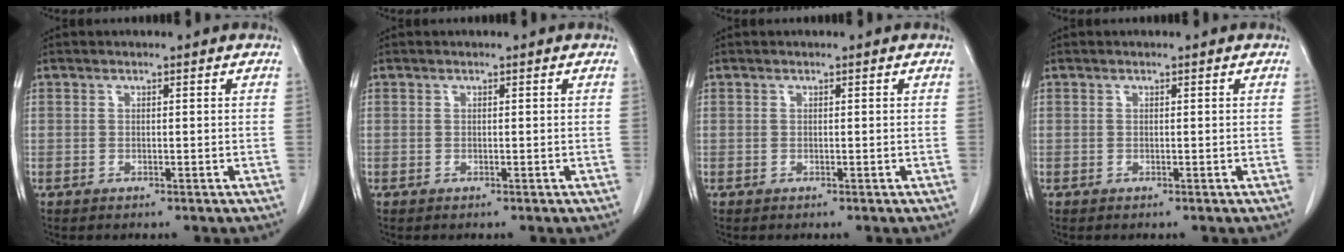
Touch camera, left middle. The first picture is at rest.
{"total": 0.0}
{"total": 0.0}
{"total": 0.0}